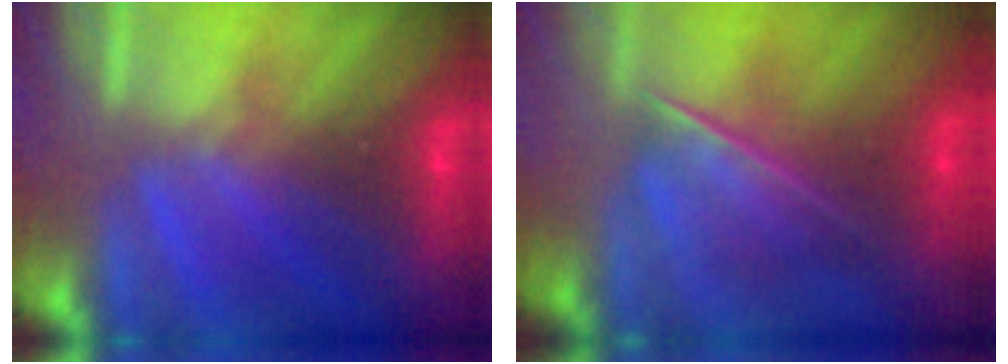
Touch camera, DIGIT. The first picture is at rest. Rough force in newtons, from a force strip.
{"total": 2.7}